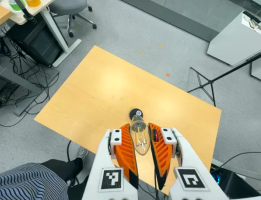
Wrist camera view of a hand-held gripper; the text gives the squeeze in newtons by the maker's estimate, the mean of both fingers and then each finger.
{"total": 21.2, "left": 26.0, "right": 16.5}